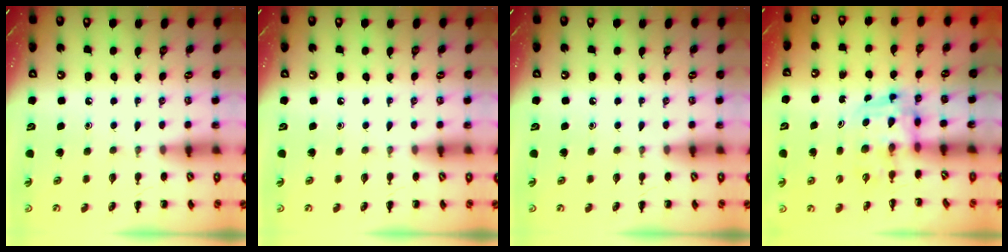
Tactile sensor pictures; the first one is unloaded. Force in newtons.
{"total": 0.0}
{"total": 0.0}
{"total": 3.6, "press": 3.6, "slide": 0.6}